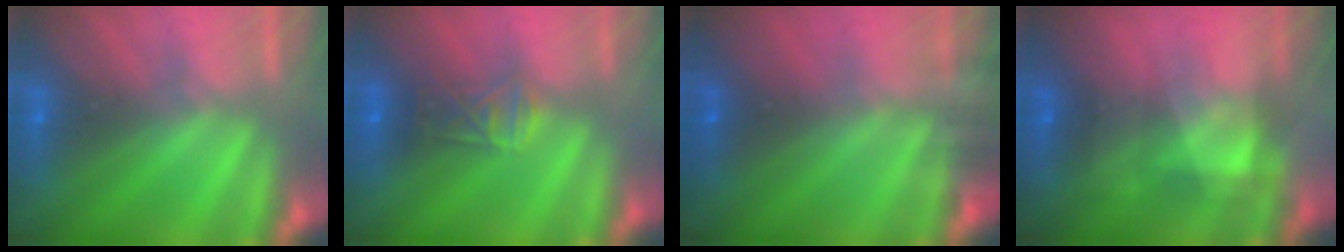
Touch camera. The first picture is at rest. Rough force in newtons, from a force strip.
{"total": 2.6}
{"total": 7.3}
{"total": 4.9}